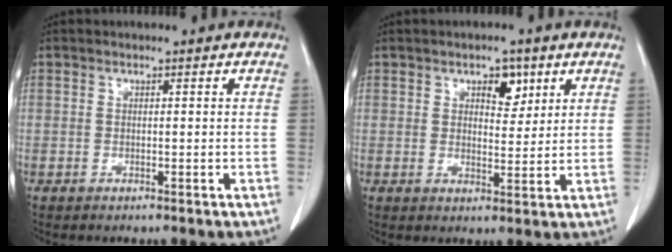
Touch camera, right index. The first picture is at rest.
{"total": 4.2, "force": [2.3, 2.2, 2.8], "torque": [-0.038, 0.004, 0.034]}